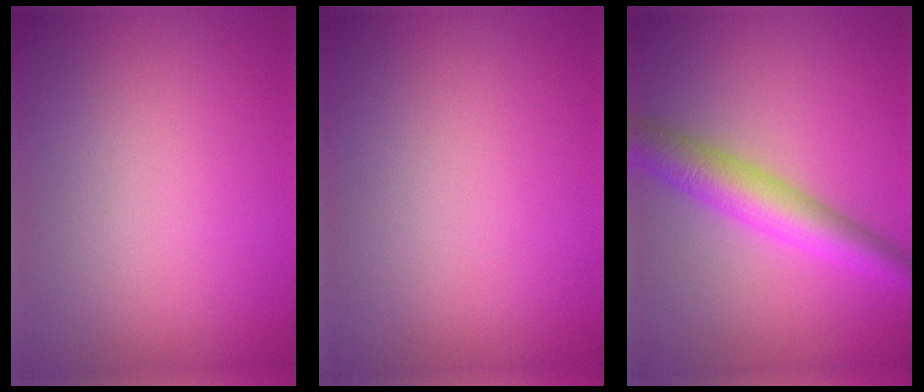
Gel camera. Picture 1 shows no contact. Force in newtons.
{"total": 0.0}
{"total": 5.4, "press": 5.4, "slide": 0.1}